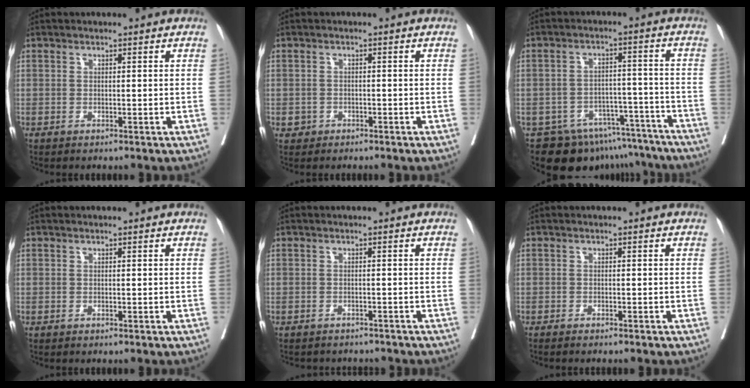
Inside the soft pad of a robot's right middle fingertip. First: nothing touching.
{"total": 1.2, "force": [-0.7, 1.0, 0.1], "torque": [-0.003, 0.004, -0.012]}
{"total": 14.9, "force": [-12.2, 7.8, 3.3], "torque": [-0.036, 0.034, -0.153]}
{"total": 0.0}
{"total": 5.6, "force": [-5.3, 1.6, 0.8], "torque": [-0.007, -0.001, -0.065]}
{"total": 3.1, "force": [-2.7, 0.2, 1.5], "torque": [-0.018, -0.003, -0.035]}